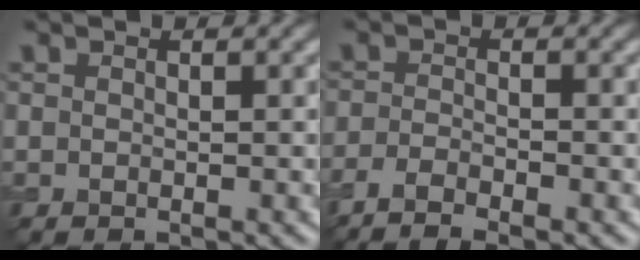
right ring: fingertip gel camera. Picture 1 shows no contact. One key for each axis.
{"total": 3.6, "fx": -2.7, "fy": 0.7, "fz": 2.3, "tx": -0.048, "ty": -0.005, "tz": -0.056}